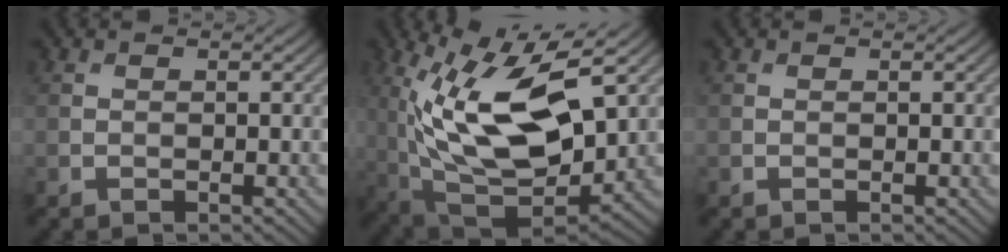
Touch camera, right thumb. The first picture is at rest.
{"total": 16.7, "force": [2.8, 7.1, 14.8], "torque": [-0.287, -0.006, 0.052]}
{"total": 0.0}